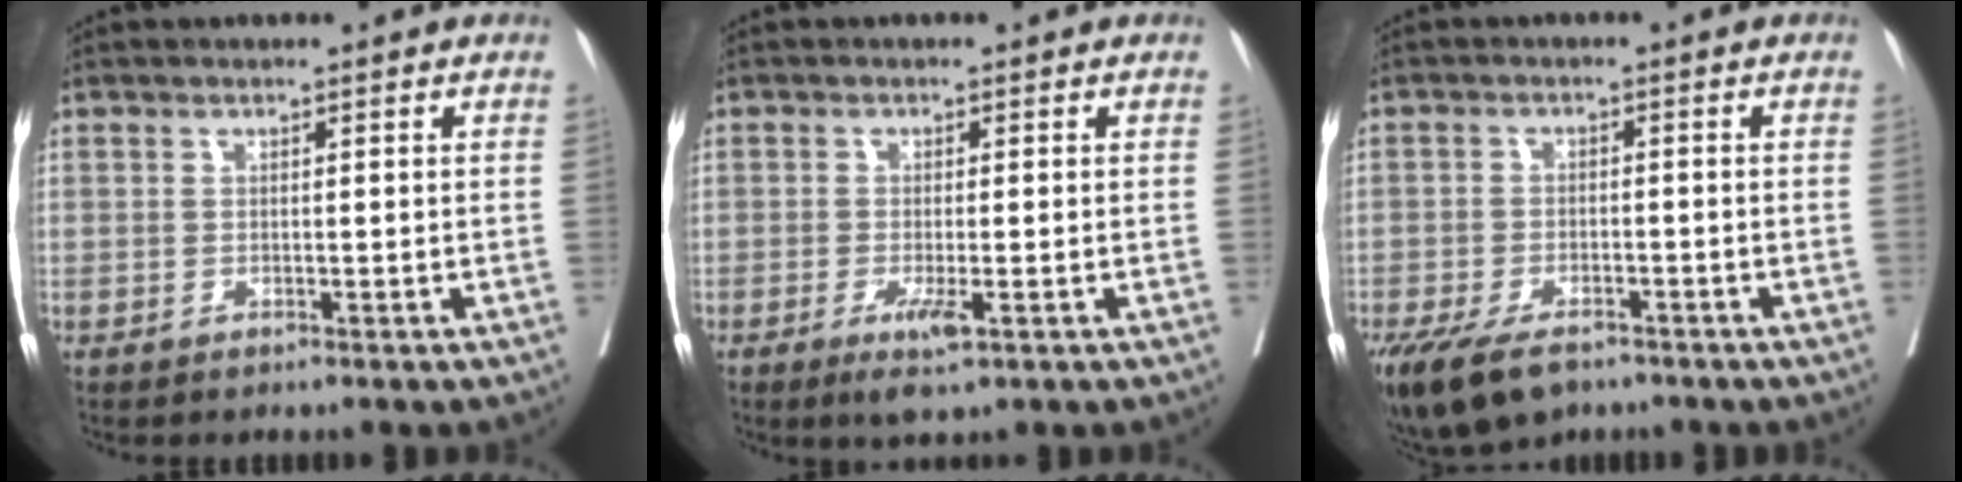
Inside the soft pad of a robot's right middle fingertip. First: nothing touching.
{"total": 3.5, "force": [-1.6, 0.5, 3.1], "torque": [-0.052, -0.008, -0.025]}
{"total": 9.8, "force": [-6.9, 4.2, 5.6], "torque": [-0.101, -0.012, -0.111]}